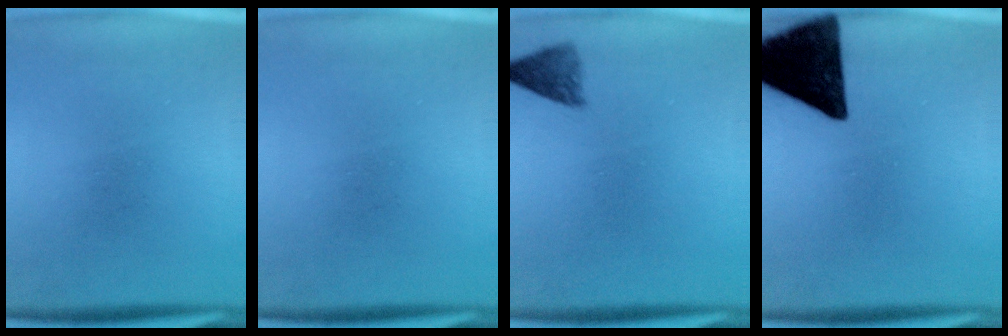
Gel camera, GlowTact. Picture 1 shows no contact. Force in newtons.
{"total": 0.0}
{"total": 2.8}
{"total": 16.4}